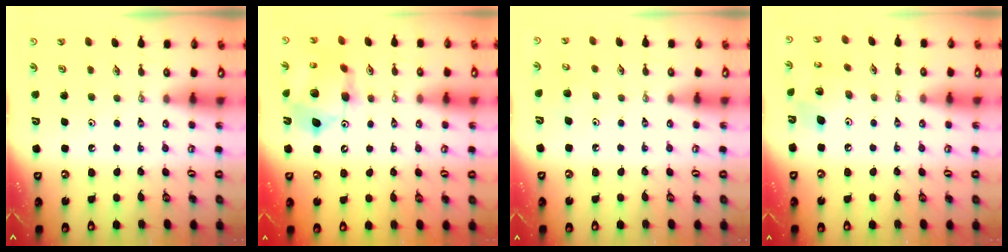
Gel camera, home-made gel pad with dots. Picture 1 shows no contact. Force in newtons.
{"total": 14.4, "press": 14.3, "slide": 1.4}
{"total": 5.0, "press": 5.0, "slide": 0.5}
{"total": 12.4, "press": 12.0, "slide": 3.1}